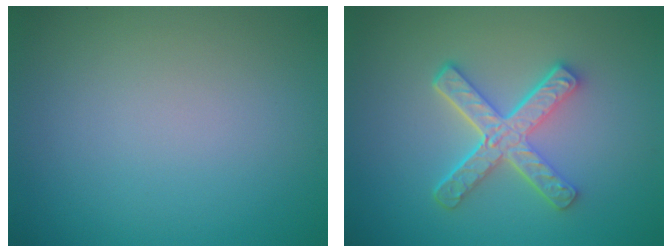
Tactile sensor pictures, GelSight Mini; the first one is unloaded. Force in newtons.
{"total": 5.1, "press": 3.7, "slide": 3.4}